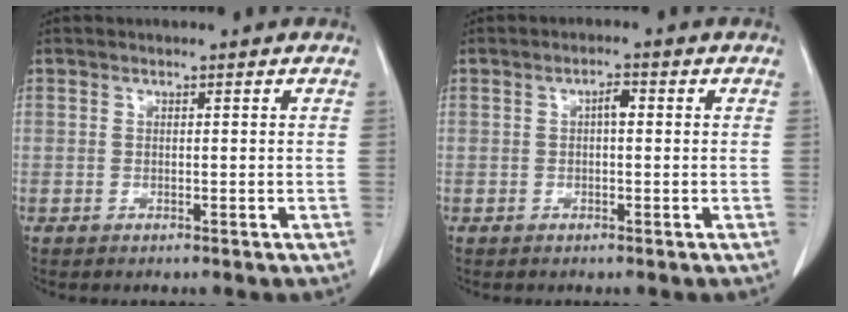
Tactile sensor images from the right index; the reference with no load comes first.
{"total": 1.9, "force": [0.2, 0.6, 1.7], "torque": [-0.028, 0.005, 0.002]}